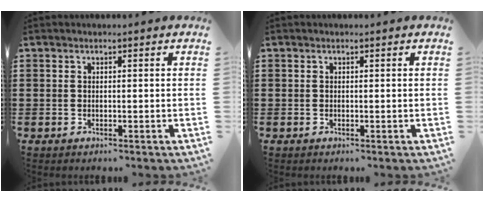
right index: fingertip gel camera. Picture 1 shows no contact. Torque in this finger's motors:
{"motor_torque": [0.00, 0.00, 0.00, -0.01]}